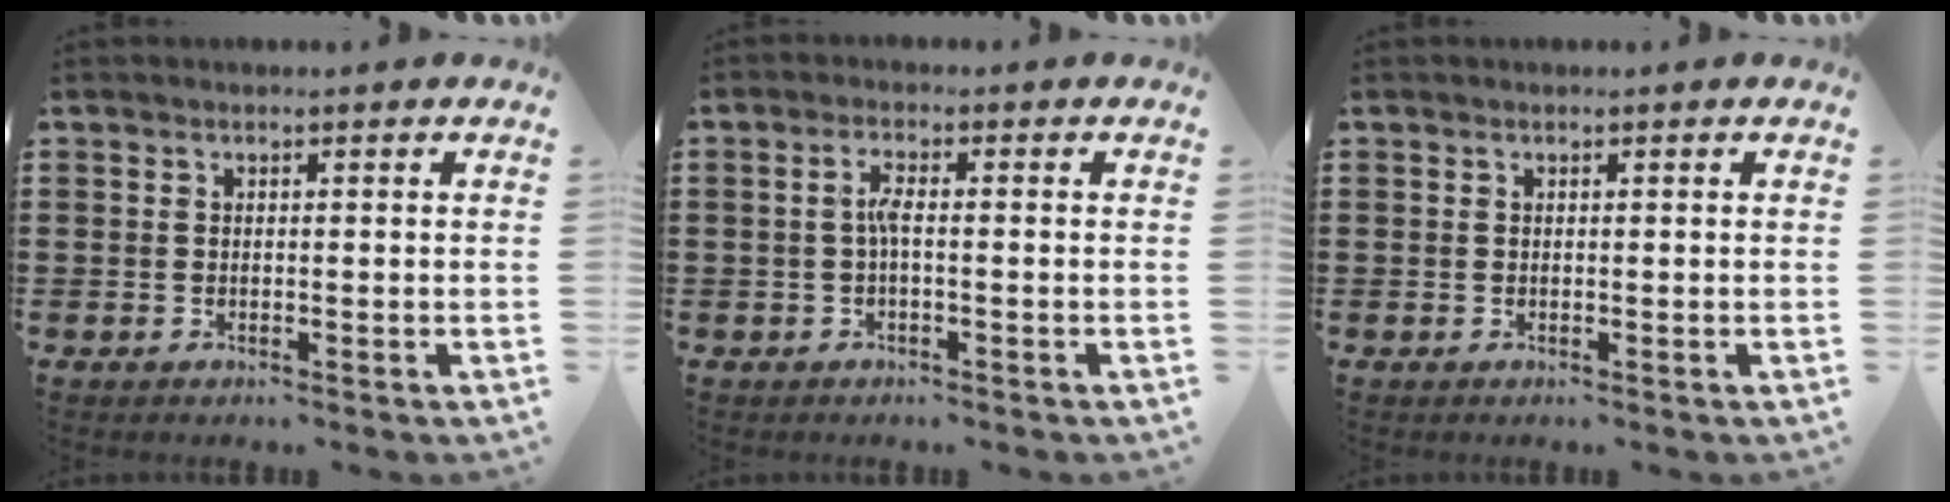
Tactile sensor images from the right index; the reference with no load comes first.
{"total": 2.4, "force": [-0.4, 0.5, 2.3], "torque": [-0.053, 0.000, -0.011]}
{"total": 0.0}